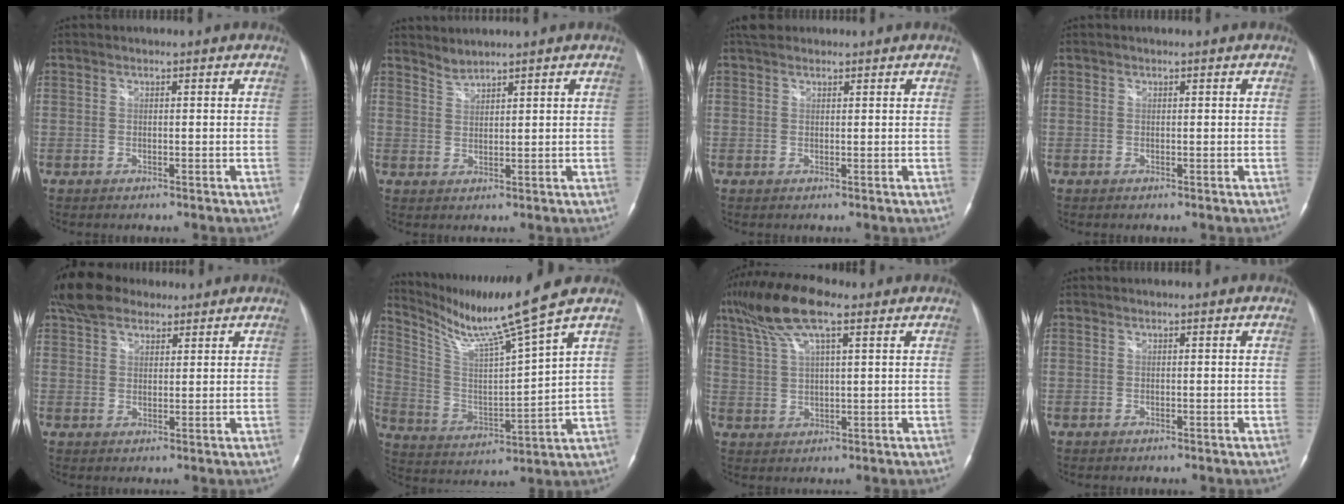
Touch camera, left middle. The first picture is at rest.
{"total": 2.0, "force": [2.0, -0.2, -0.2], "torque": [0.000, 0.000, 0.043]}
{"total": 2.9, "force": [2.3, 1.5, 0.9], "torque": [-0.017, 0.022, 0.035]}
{"total": 0.0}
{"total": 8.7, "force": [6.8, 4.2, 3.5], "torque": [-0.068, 0.034, 0.125]}
{"total": 11.6, "force": [10.1, -2.4, 5.2], "torque": [-0.107, -0.017, 0.197]}
{"total": 10.5, "force": [6.4, 2.5, 8.0], "torque": [-0.165, 0.029, 0.118]}
{"total": 0.0}